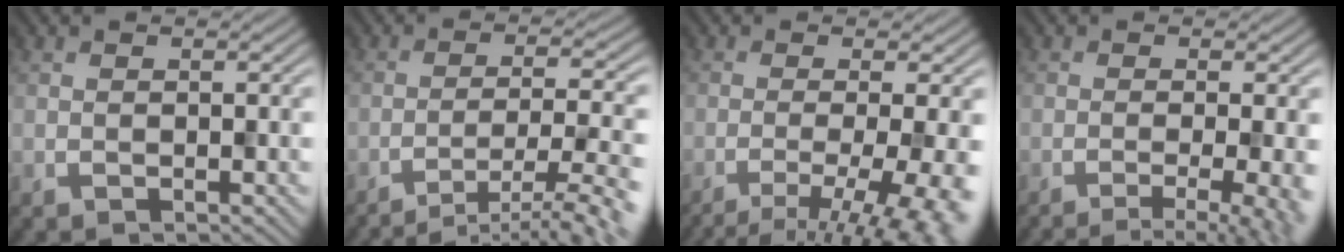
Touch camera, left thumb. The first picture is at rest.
{"total": 10.3, "force": [-7.9, 1.9, 6.4], "torque": [-0.088, 0.008, -0.098]}
{"total": 9.2, "force": [-4.2, 2.1, 7.9], "torque": [-0.097, -0.010, -0.042]}
{"total": 7.5, "force": [-3.1, 2.2, 6.5], "torque": [-0.060, 0.003, -0.026]}